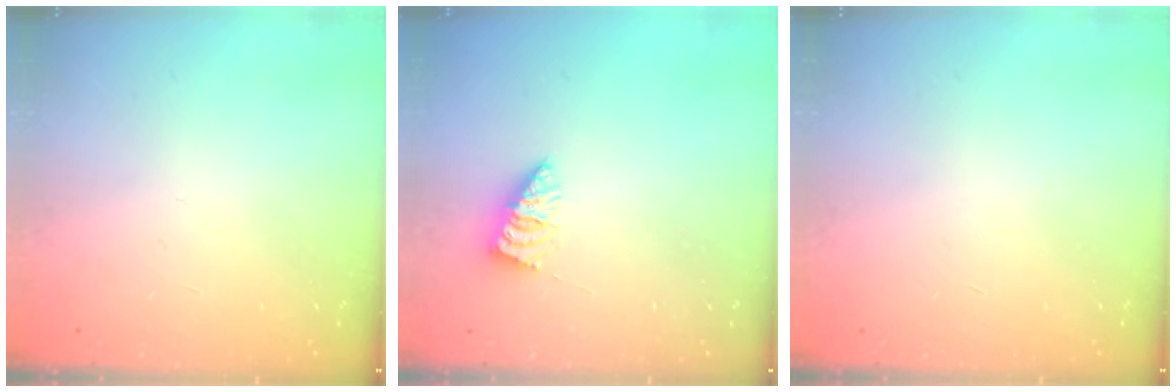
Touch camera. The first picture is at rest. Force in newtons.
{"total": 2.3, "press": 2.3, "slide": 0.4}
{"total": 0.0}